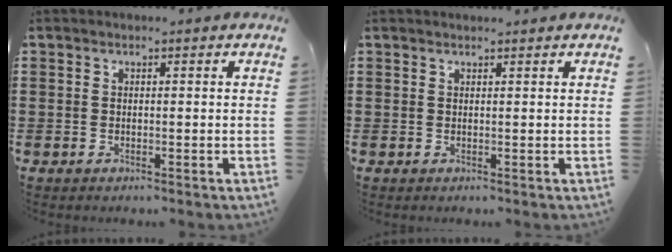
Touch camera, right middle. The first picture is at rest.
{"total": 0.9, "force": [0.8, -0.3, 0.2], "torque": [-0.004, -0.004, 0.017]}